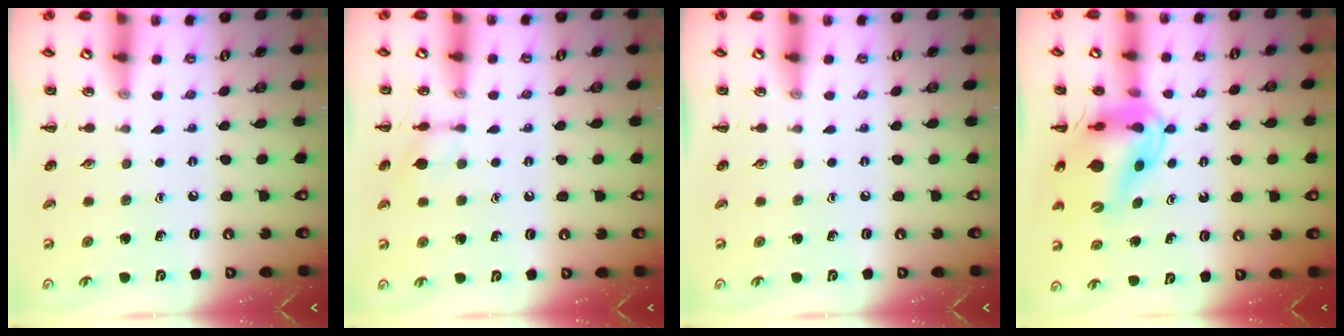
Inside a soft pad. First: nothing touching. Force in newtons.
{"total": 6.8, "press": 6.7, "slide": 0.8}
{"total": 0.0}
{"total": 13.3, "press": 12.7, "slide": 4.0}